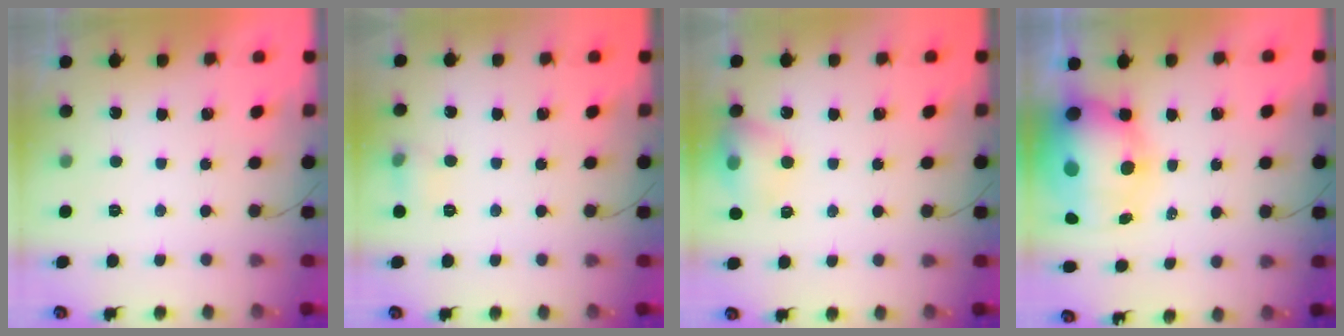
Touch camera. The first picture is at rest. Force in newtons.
{"total": 5.6, "press": 5.4, "slide": 1.7}
{"total": 10.4, "press": 10.3, "slide": 1.7}
{"total": 15.7, "press": 15.3, "slide": 3.8}